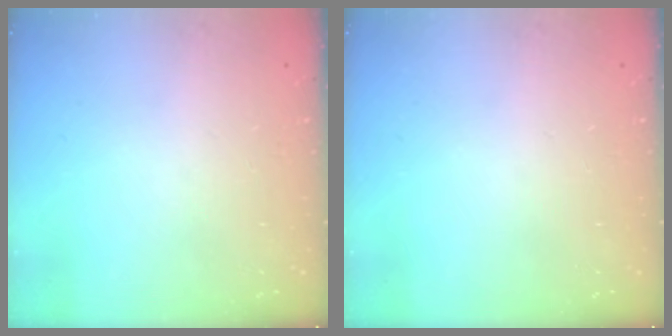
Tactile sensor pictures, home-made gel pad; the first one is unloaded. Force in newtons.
{"total": 0.0}